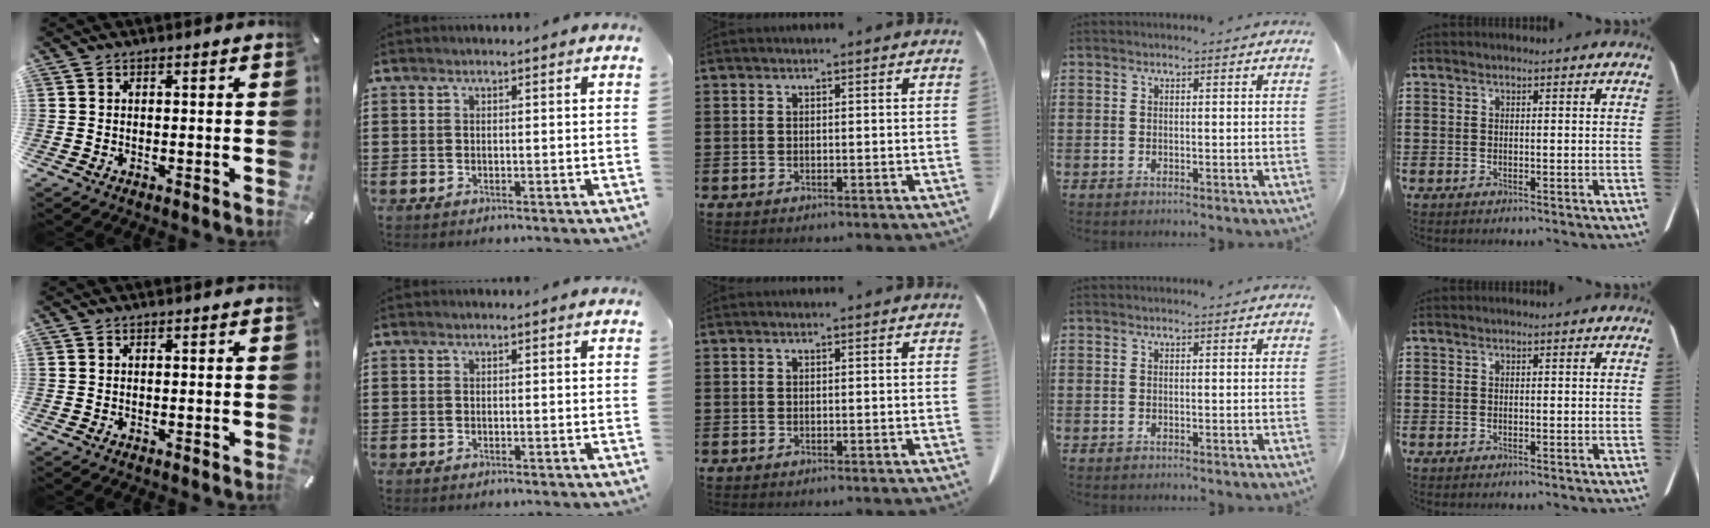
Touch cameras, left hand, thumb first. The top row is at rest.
{}